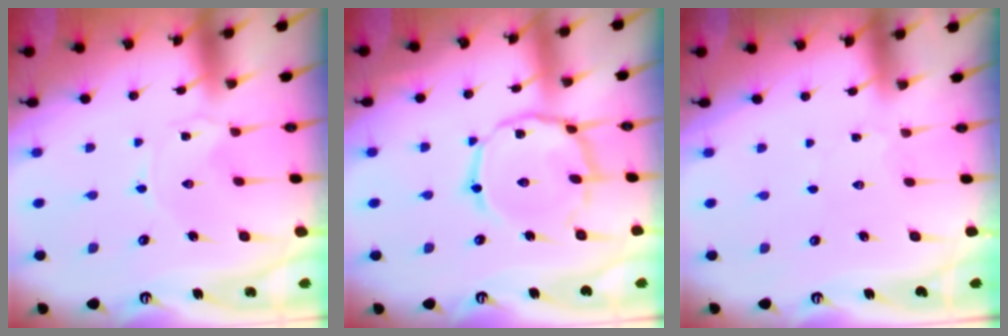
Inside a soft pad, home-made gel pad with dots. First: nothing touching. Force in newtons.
{"total": 12.8, "press": 12.8, "slide": 0.6}
{"total": 1.4, "press": 1.4, "slide": 0.3}